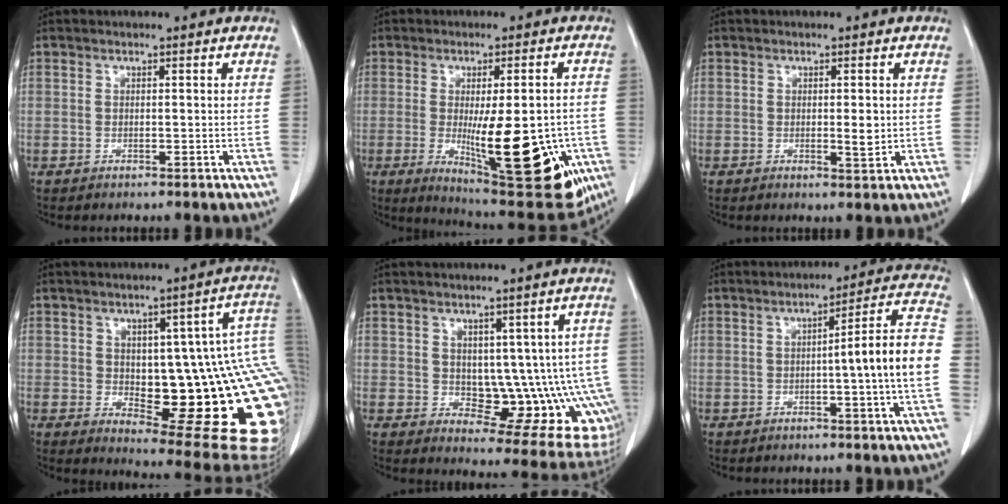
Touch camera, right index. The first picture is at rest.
{"total": 19.8, "force": [-5.5, 4.9, 18.3], "torque": [-0.204, -0.021, -0.055]}
{"total": 2.3, "force": [0.1, 0.5, 2.2], "torque": [-0.035, -0.004, 0.002]}
{"total": 25.0, "force": [-1.7, 8.3, 23.6], "torque": [-0.200, 0.017, 0.000]}
{"total": 13.4, "force": [-0.5, 5.8, 12.1], "torque": [-0.112, 0.008, 0.013]}
{"total": 10.5, "force": [-1.7, -1.4, 10.3], "torque": [-0.136, 0.014, -0.028]}